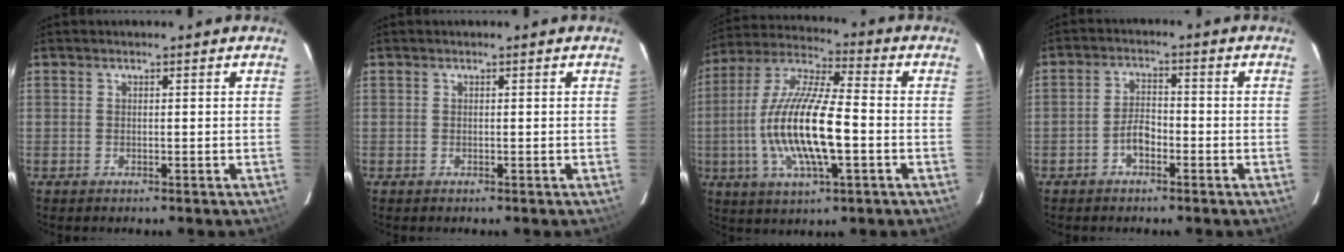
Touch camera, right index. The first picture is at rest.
{"total": 0.0}
{"total": 17.3, "force": [-3.1, 4.3, 16.4], "torque": [-0.328, -0.004, -0.062]}
{"total": 3.6, "force": [-2.1, 1.8, 2.4], "torque": [-0.051, 0.010, -0.038]}